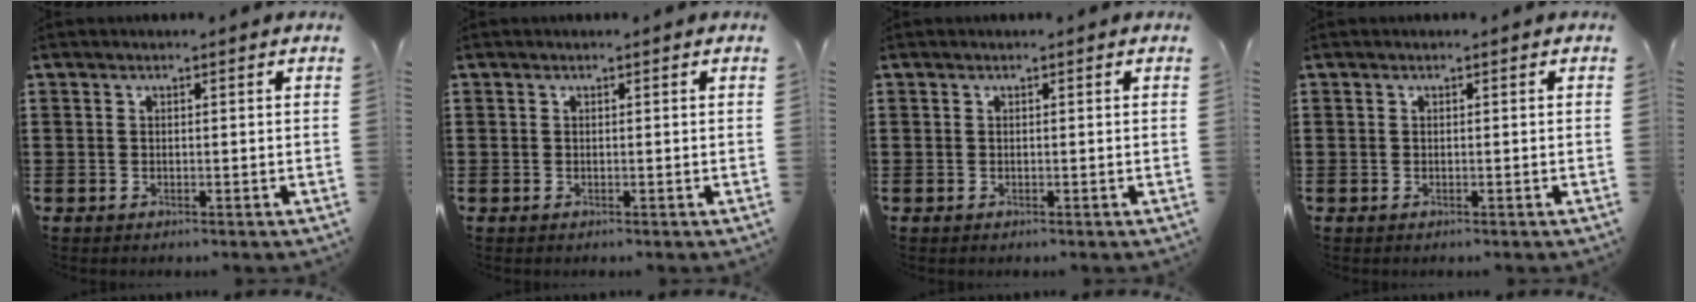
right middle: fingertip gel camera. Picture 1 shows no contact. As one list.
[{"total": 0.0}, {"total": 0.0}, {"total": 0.0}]